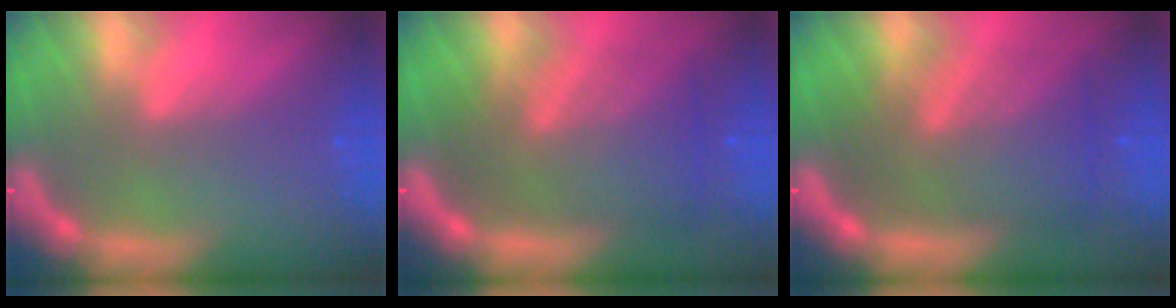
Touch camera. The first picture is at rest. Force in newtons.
{"total": 9.0}
{"total": 9.0}